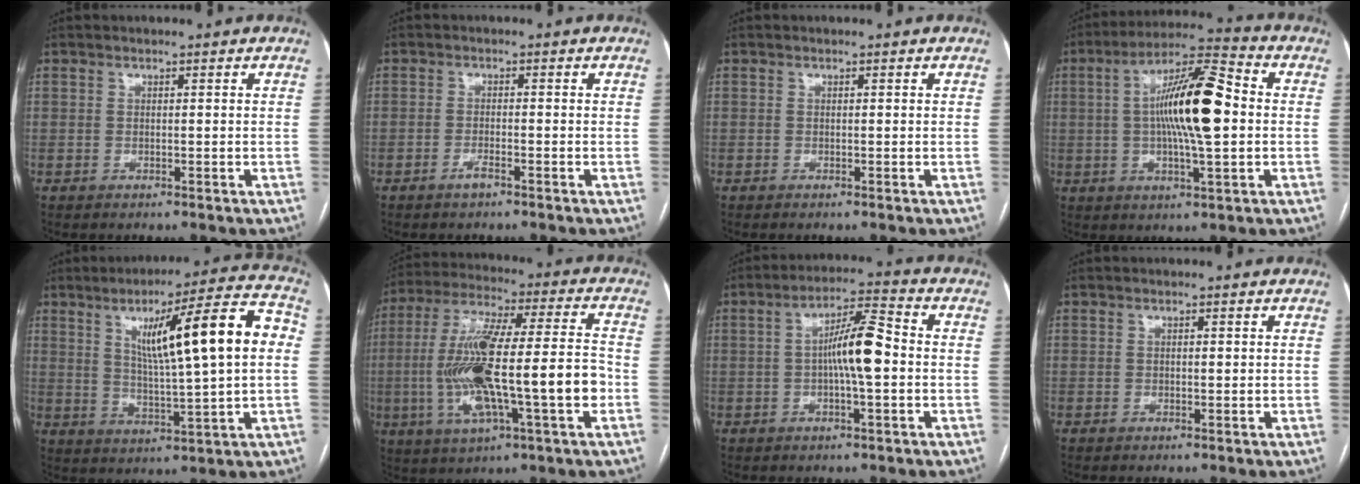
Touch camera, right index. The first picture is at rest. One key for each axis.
{"total": 1.6, "fx": -1.2, "fy": 0.0, "fz": 1.1, "tx": -0.022, "ty": -0.001, "tz": -0.024}
{"total": 0.0}
{"total": 14.4, "fx": 0.6, "fy": 2.2, "fz": 14.2, "tx": -0.251, "ty": 0.020, "tz": 0.003}
{"total": 16.5, "fx": 3.3, "fy": 1.0, "fz": 16.1, "tx": -0.240, "ty": 0.021, "tz": 0.049}
{"total": 19.7, "fx": -3.5, "fy": 2.6, "fz": 19.2, "tx": -0.372, "ty": 0.010, "tz": -0.056}
{"total": 8.4, "fx": -0.4, "fy": 1.0, "fz": 8.3, "tx": -0.148, "ty": 0.018, "tz": -0.013}
{"total": 0.7, "fx": 0.1, "fy": 0.1, "fz": 0.6, "tx": -0.011, "ty": 0.000, "tz": 0.001}